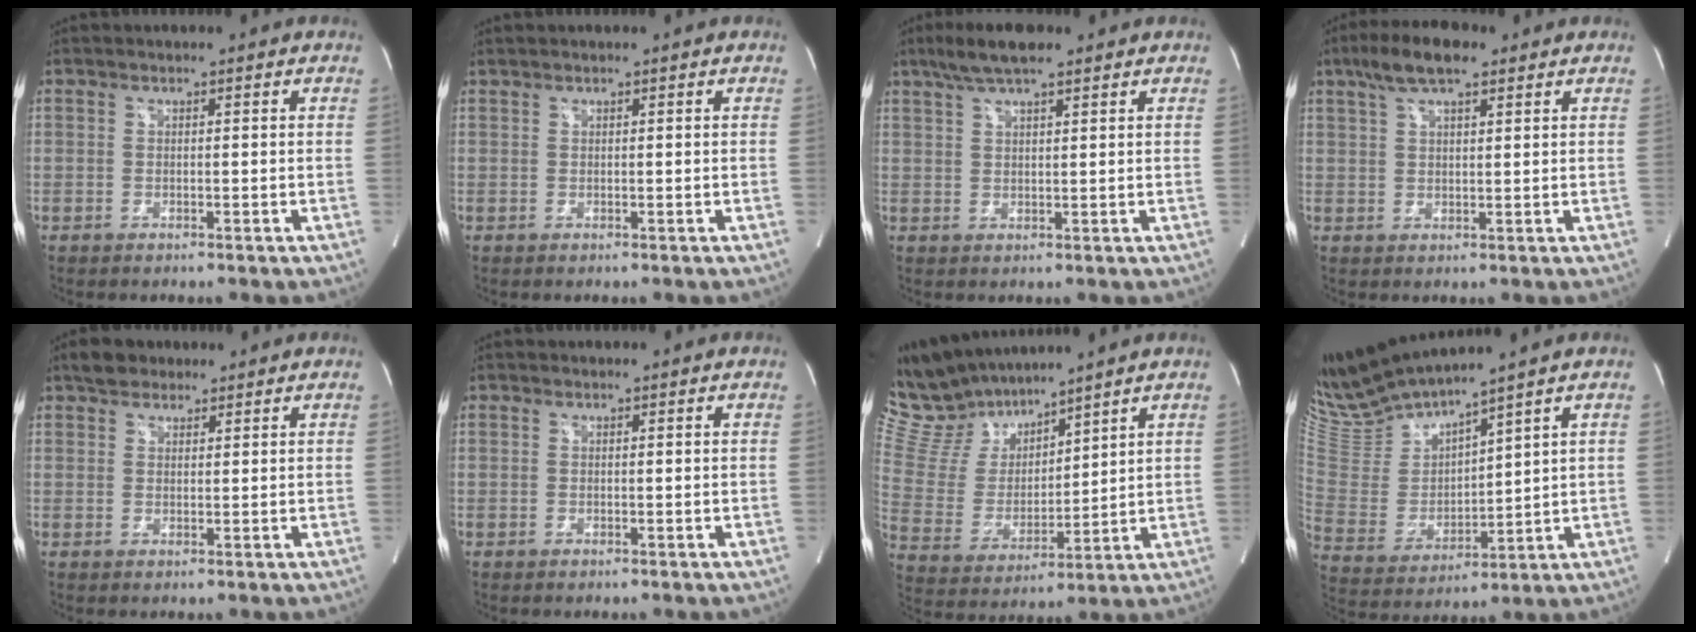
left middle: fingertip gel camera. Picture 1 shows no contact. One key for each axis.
{"total": 0.6, "fx": 0.5, "fy": 0.0, "fz": 0.1, "tx": -0.010, "ty": 0.010, "tz": 0.017}
{"total": 6.3, "fx": 4.7, "fy": 1.1, "fz": 4.1, "tx": -0.086, "ty": 0.019, "tz": 0.084}
{"total": 7.3, "fx": 4.8, "fy": 2.0, "fz": 5.1, "tx": -0.106, "ty": 0.021, "tz": 0.086}
{"total": 3.5, "fx": 2.7, "fy": 2.0, "fz": 1.0, "tx": -0.021, "ty": 0.016, "tz": 0.044}
{"total": 0.0}
{"total": 12.9, "fx": 12.0, "fy": 3.6, "fz": 3.3, "tx": -0.090, "ty": 0.014, "tz": 0.248}
{"total": 12.3, "fx": 11.5, "fy": -0.4, "fz": 4.3, "tx": -0.104, "ty": -0.008, "tz": 0.243}